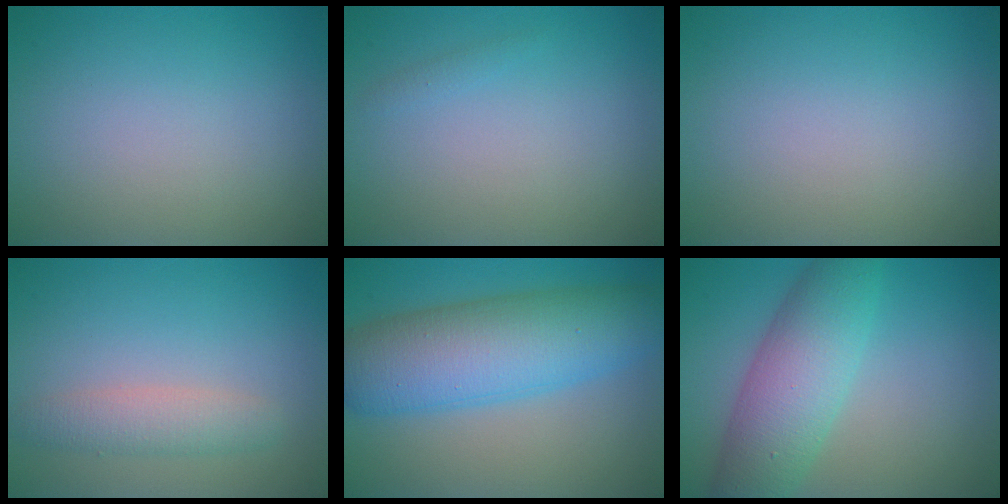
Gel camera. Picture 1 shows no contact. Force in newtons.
{"total": 0.6, "press": 0.6, "slide": 0.0}
{"total": 0.0}
{"total": 2.6, "press": 2.6, "slide": 0.1}
{"total": 9.6, "press": 9.6, "slide": 0.1}
{"total": 6.9, "press": 6.9, "slide": 0.1}